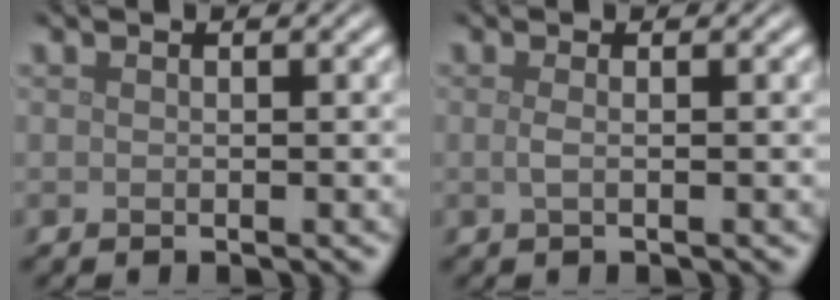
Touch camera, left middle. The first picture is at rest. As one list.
[{"total": 1.1, "force": [0.0, 0.4, 1.0], "torque": [-0.020, 0.000, -0.003]}]